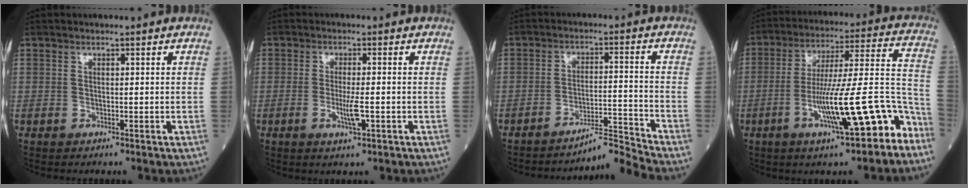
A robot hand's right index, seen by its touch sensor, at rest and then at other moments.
{"total": 3.8, "force": [-1.0, 0.5, 3.6], "torque": [-0.072, -0.006, -0.018]}
{"total": 6.9, "force": [-6.0, -3.4, -0.2], "torque": [0.001, 0.001, -0.101]}
{"total": 17.5, "force": [-8.5, 2.2, 15.2], "torque": [-0.220, 0.019, -0.124]}